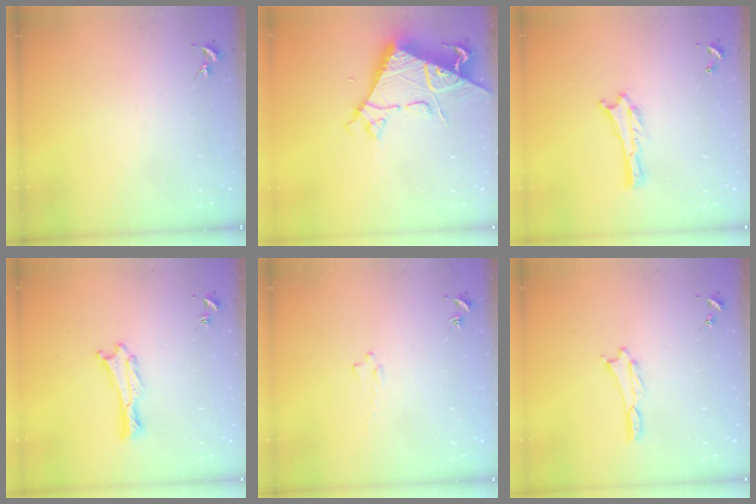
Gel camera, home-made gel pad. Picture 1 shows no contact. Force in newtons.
{"total": 8.5, "press": 8.4, "slide": 0.9}
{"total": 0.0}
{"total": 0.8, "press": 0.7, "slide": 0.2}
{"total": 0.8, "press": 0.7, "slide": 0.2}
{"total": 0.0}